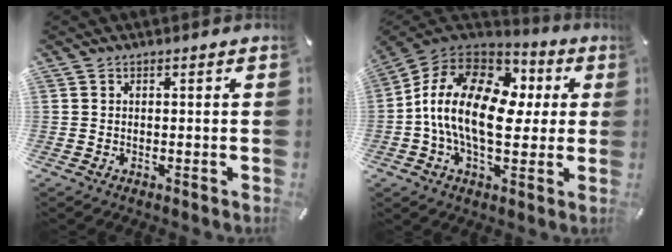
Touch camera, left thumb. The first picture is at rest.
{"total": 19.8, "force": [0.0, 12.3, 15.5], "torque": [-0.297, 0.010, -0.002]}